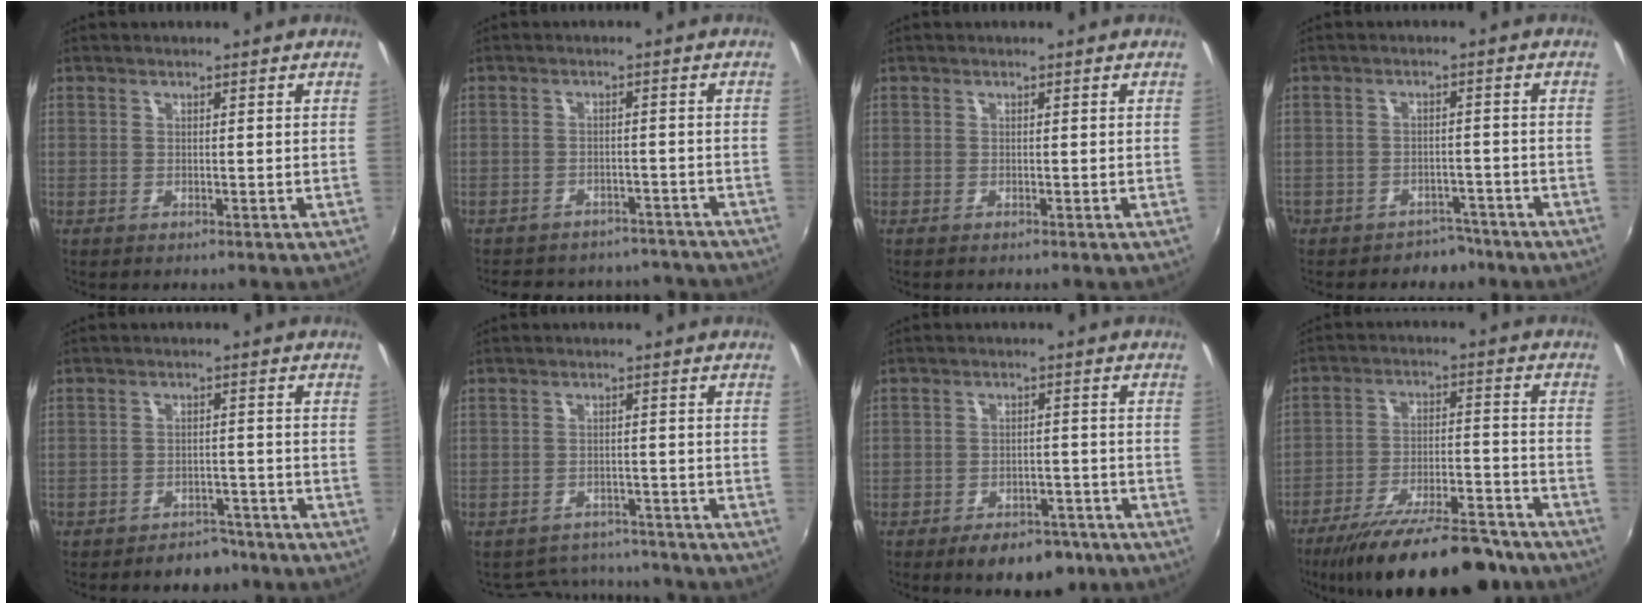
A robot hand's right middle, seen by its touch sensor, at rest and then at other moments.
{"total": 15.9, "force": [-13.8, 6.2, 4.7], "torque": [-0.108, 0.017, -0.166]}
{"total": 0.0}
{"total": 5.5, "force": [-4.2, 3.5, 0.3], "torque": [-0.009, 0.016, -0.059]}
{"total": 5.7, "force": [-4.7, 3.2, 1.0], "torque": [-0.025, 0.011, -0.059]}
{"total": 7.6, "force": [-7.0, 2.8, 0.7], "torque": [-0.026, 0.018, -0.094]}
{"total": 8.6, "force": [-5.9, 4.8, 3.9], "torque": [-0.074, 0.017, -0.066]}
{"total": 21.6, "force": [-17.7, 5.4, 11.1], "torque": [-0.195, -0.026, -0.256]}